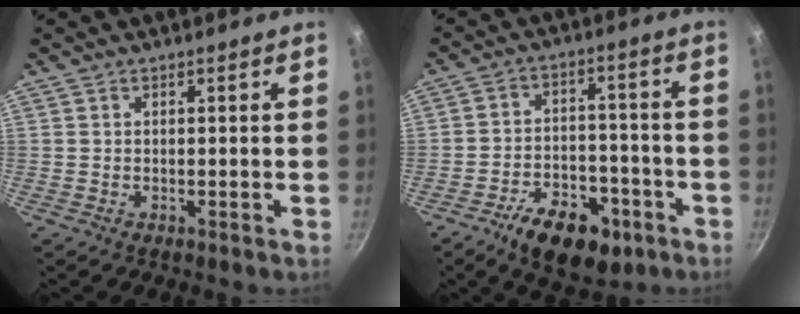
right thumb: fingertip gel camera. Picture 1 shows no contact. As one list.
[{"total": 14.5, "force": [-7.9, 8.0, 9.1], "torque": [-0.106, 0.045, -0.115]}]